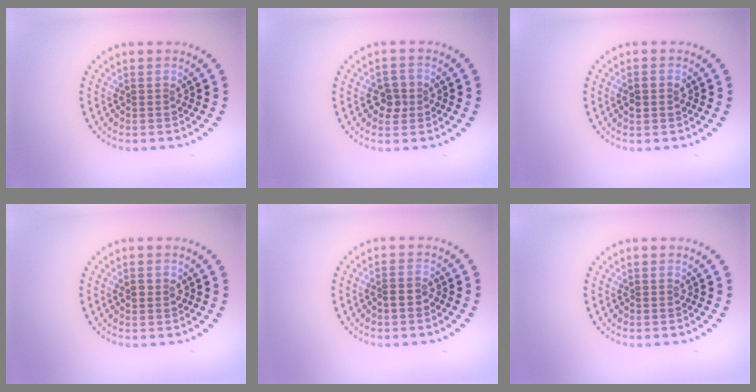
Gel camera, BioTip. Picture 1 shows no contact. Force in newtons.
{"total": 2.0, "press": 2.0, "slide": 0.4}
{"total": 1.4, "press": 1.4, "slide": 0.3}
{"total": 1.5, "press": 1.5, "slide": 0.1}
{"total": 1.1, "press": 0.9, "slide": 0.6}
{"total": 0.0}